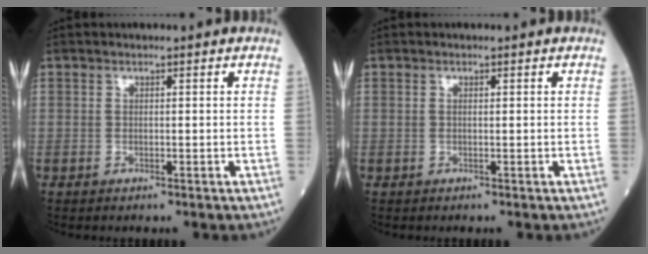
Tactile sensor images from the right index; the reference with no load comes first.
{"total": 0.5, "force": [0.2, 0.2, 0.5], "torque": [-0.011, -0.001, 0.004]}